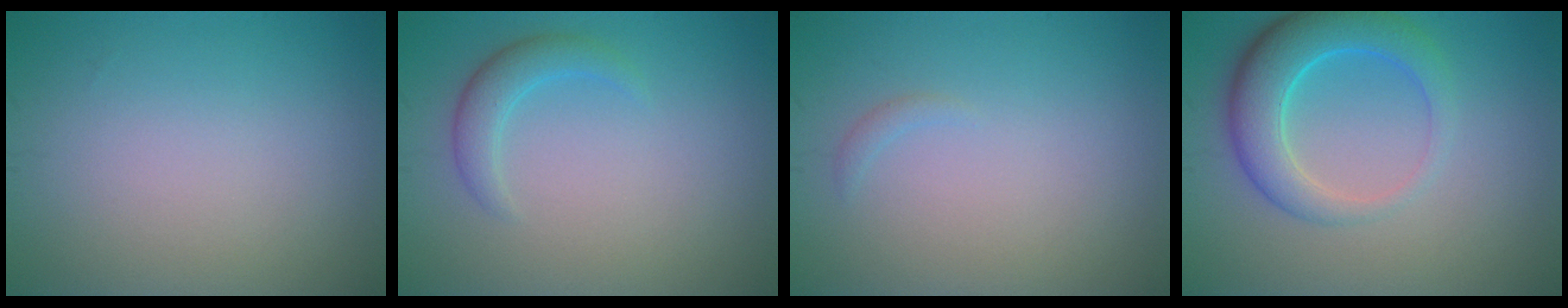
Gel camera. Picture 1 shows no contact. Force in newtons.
{"total": 2.3, "press": 2.2, "slide": 0.1}
{"total": 0.6, "press": 0.6, "slide": 0.1}
{"total": 5.6, "press": 5.6, "slide": 0.3}